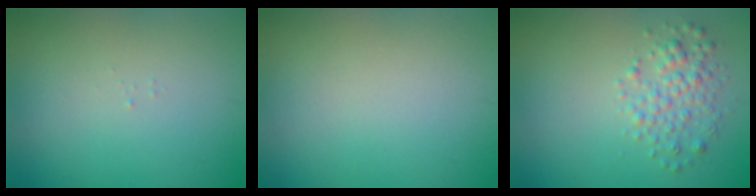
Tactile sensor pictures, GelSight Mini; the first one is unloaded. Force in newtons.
{"total": 0.0}
{"total": 2.6, "press": 2.6, "slide": 0.0}